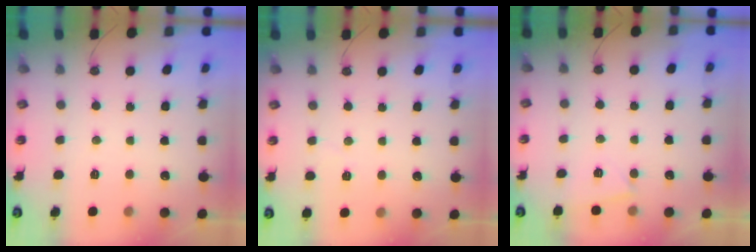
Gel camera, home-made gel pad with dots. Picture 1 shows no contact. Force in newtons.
{"total": 2.6, "press": 2.2, "slide": 1.5}
{"total": 2.6, "press": 2.6, "slide": 0.7}